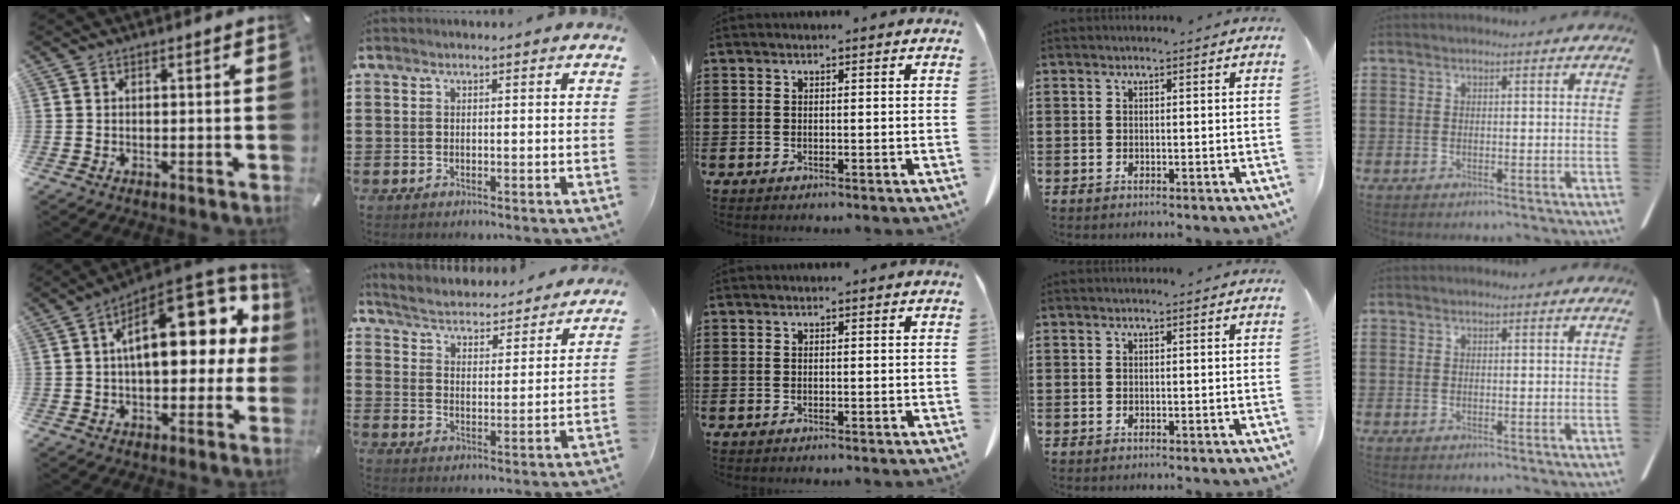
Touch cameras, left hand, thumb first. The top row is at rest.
{"thumb": {"total": 20.8, "force": [5.4, 10.7, 17.0], "torque": [-0.237, -0.029, 0.089]}, "index": {"total": 3.6, "force": [3.6, -0.1, 0.2], "torque": [-0.027, -0.032, 0.053]}}